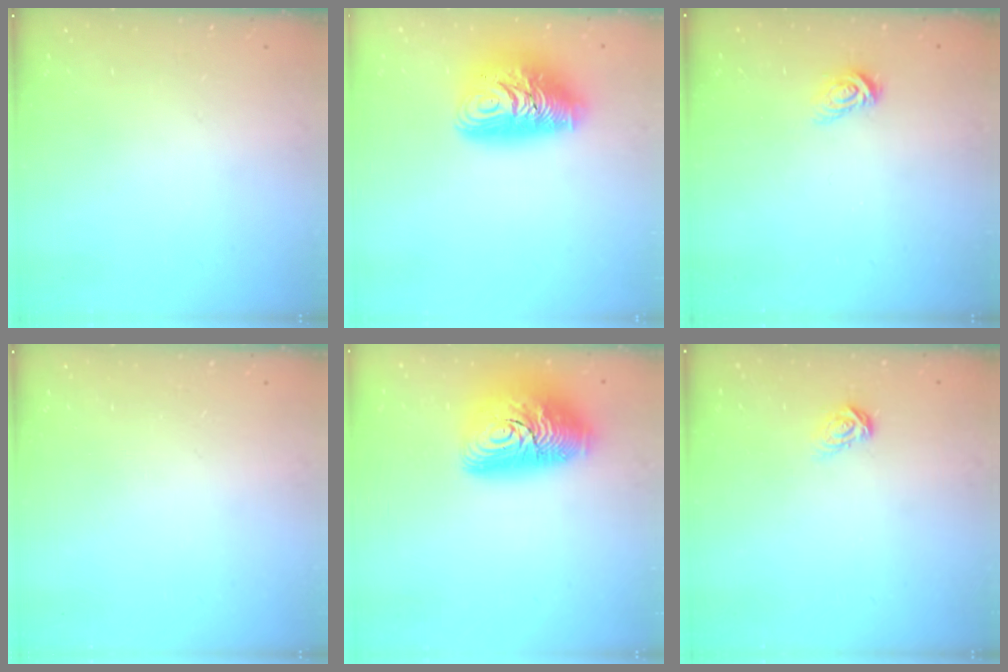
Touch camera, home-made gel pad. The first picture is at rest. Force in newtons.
{"total": 15.4, "press": 15.3, "slide": 1.3}
{"total": 4.9, "press": 4.9, "slide": 0.3}
{"total": 0.0}
{"total": 19.1, "press": 19.1, "slide": 1.5}
{"total": 4.3, "press": 4.3, "slide": 0.5}